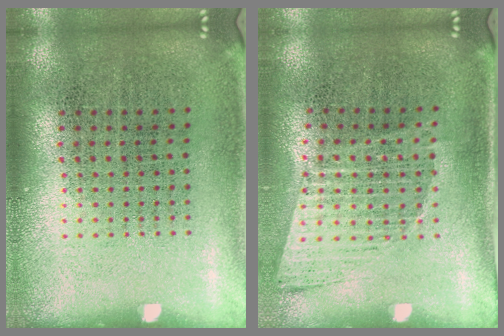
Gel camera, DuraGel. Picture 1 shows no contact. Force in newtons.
{"total": 1.2, "press": 1.0, "slide": 0.6}